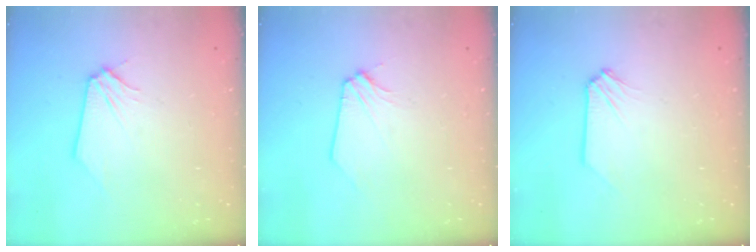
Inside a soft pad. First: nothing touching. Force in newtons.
{"total": 0.6, "press": 0.6, "slide": 0.1}
{"total": 0.0}